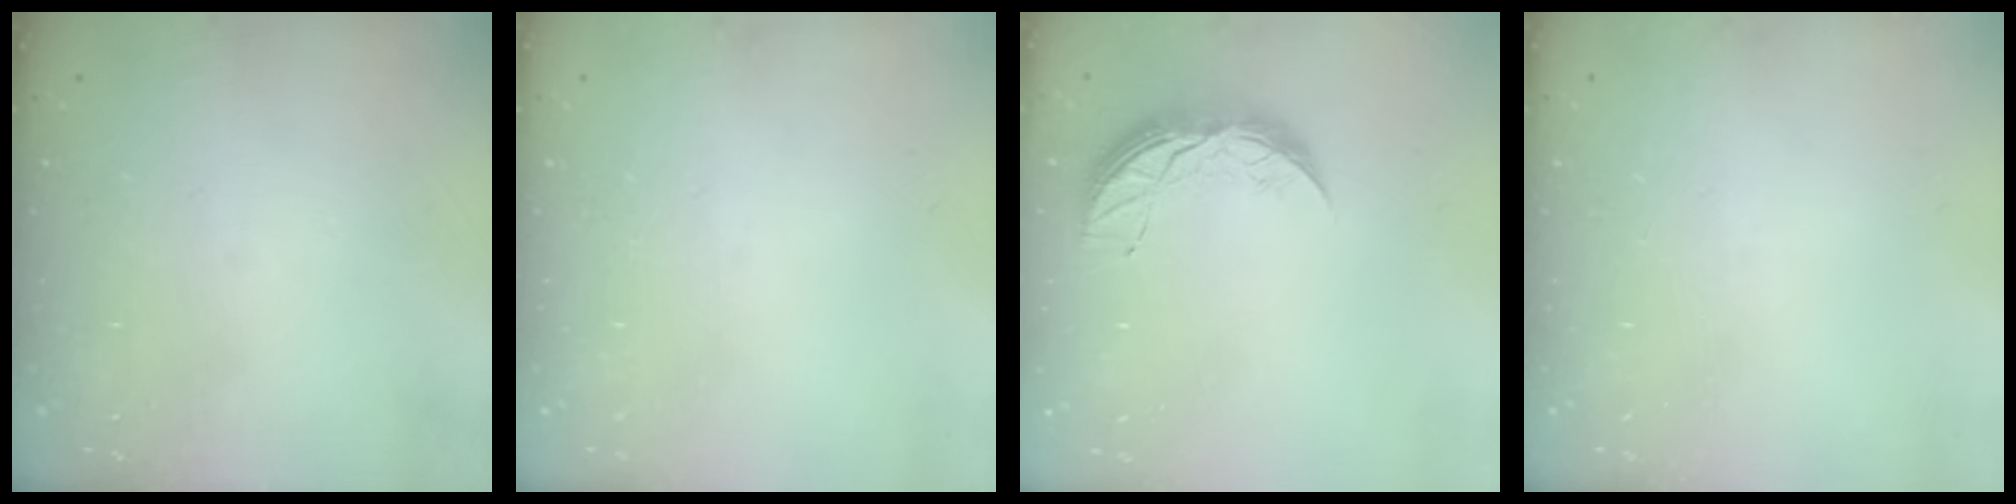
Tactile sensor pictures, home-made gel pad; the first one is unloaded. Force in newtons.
{"total": 0.0}
{"total": 8.4, "press": 8.4, "slide": 0.4}
{"total": 0.0}